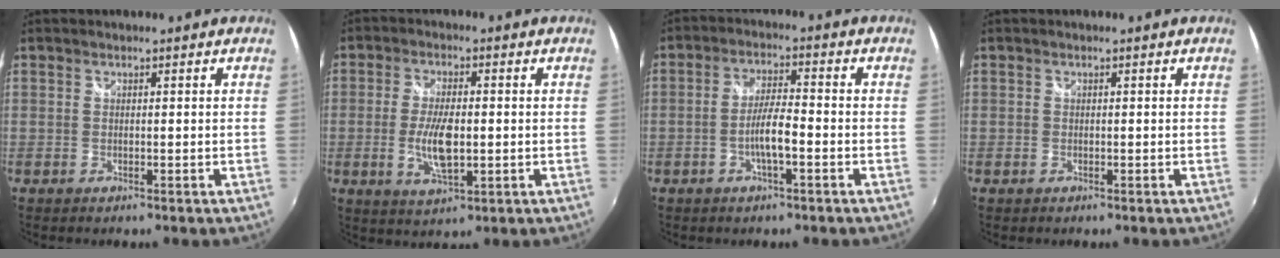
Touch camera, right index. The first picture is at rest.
{"total": 7.9, "force": [-1.1, 3.1, 7.2], "torque": [-0.143, -0.007, -0.020]}
{"total": 5.5, "force": [-2.2, 0.8, 5.0], "torque": [-0.096, 0.002, -0.039]}
{"total": 0.6, "force": [-0.3, 0.5, 0.1], "torque": [-0.005, 0.001, -0.004]}